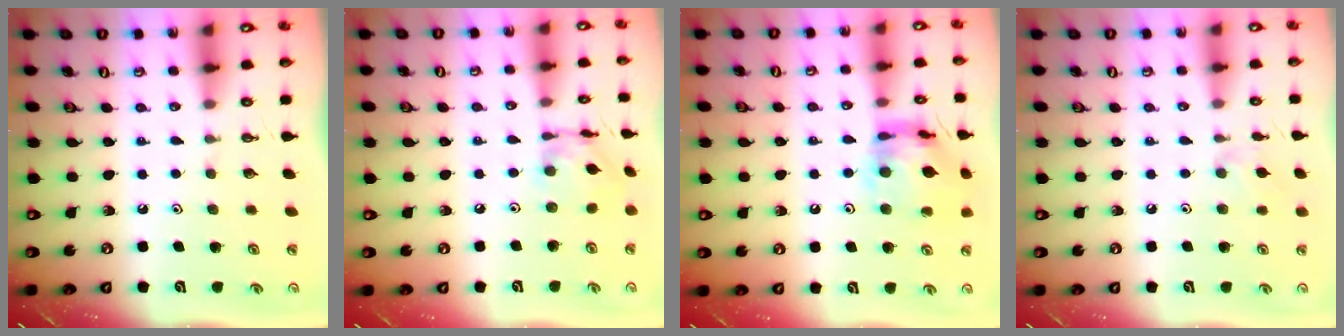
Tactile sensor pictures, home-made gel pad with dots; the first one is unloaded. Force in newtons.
{"total": 9.7, "press": 9.6, "slide": 0.7}
{"total": 15.5, "press": 15.4, "slide": 1.6}
{"total": 8.0, "press": 7.9, "slide": 0.9}